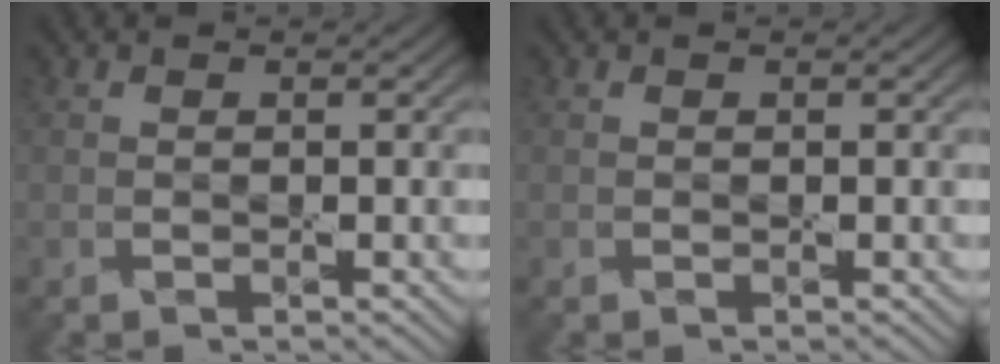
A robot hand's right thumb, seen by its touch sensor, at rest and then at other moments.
{"total": 0.0}